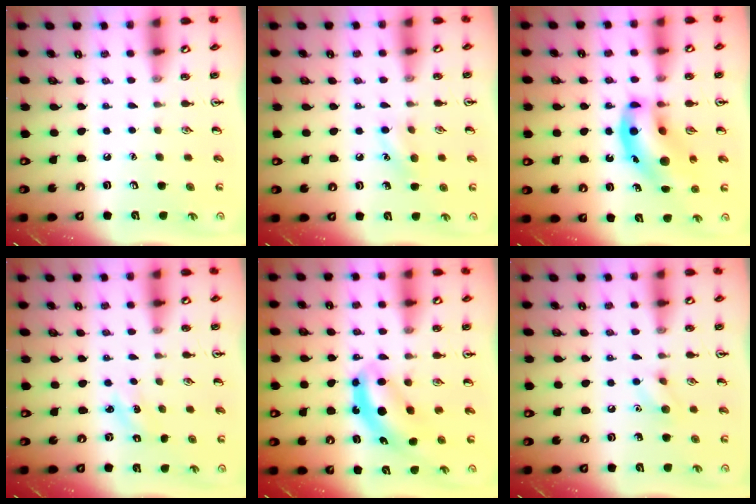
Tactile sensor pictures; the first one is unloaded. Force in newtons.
{"total": 8.0, "press": 7.8, "slide": 1.8}
{"total": 15.2, "press": 14.6, "slide": 4.0}
{"total": 1.2, "press": 1.1, "slide": 0.5}
{"total": 5.3, "press": 5.2, "slide": 1.2}
{"total": 6.1, "press": 6.0, "slide": 1.1}